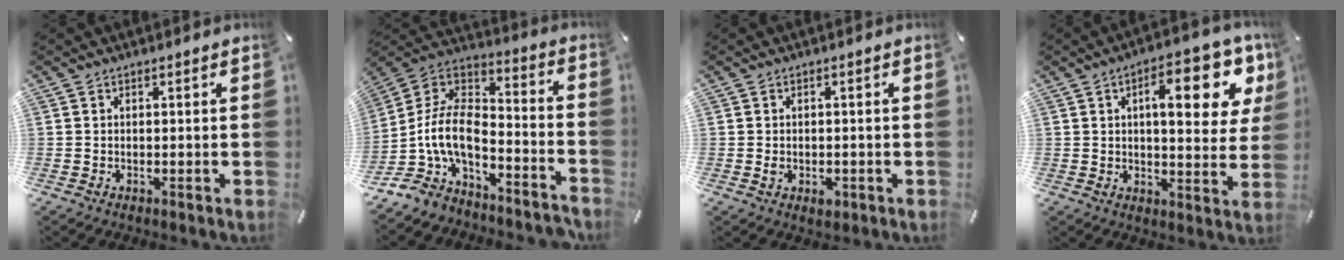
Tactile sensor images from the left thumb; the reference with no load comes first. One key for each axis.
{"total": 11.9, "fx": -3.8, "fy": 7.8, "fz": 8.2, "tx": -0.191, "ty": -0.005, "tz": -0.072}
{"total": 2.6, "fx": -0.8, "fy": 1.8, "fz": 1.7, "tx": -0.037, "ty": -0.001, "tz": -0.014}
{"total": 14.5, "fx": 5.7, "fy": 5.8, "fz": 12.0, "tx": -0.163, "ty": -0.018, "tz": 0.087}